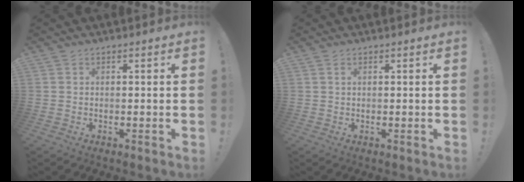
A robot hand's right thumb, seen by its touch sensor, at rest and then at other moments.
{"total": 0.9, "force": [0.5, 0.4, 0.6], "torque": [-0.021, 0.006, 0.011]}